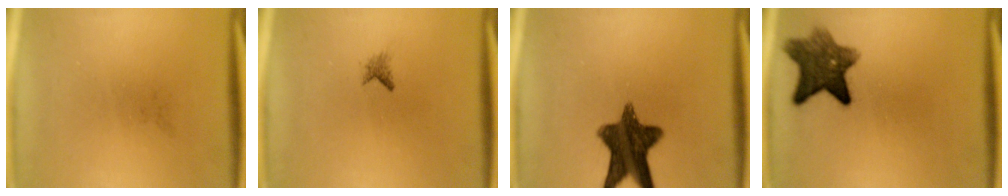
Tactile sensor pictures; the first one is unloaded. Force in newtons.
{"total": 0.9}
{"total": 12.1}
{"total": 8.4}